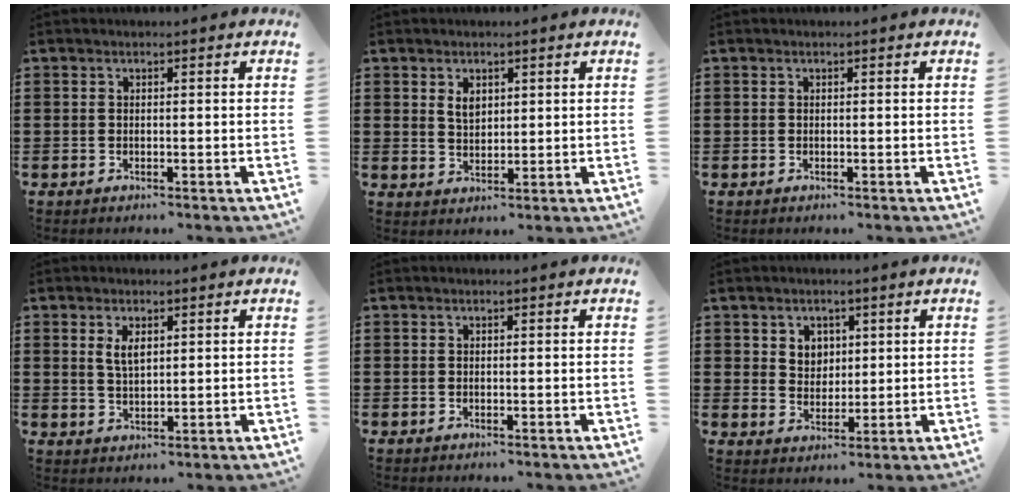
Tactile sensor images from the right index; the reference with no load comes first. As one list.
[{"total": 2.5, "force": [1.3, 1.6, 1.4], "torque": [-0.025, 0.002, 0.022]}, {"total": 0.0}, {"total": 2.9, "force": [1.3, 1.2, 2.3], "torque": [-0.048, 0.004, 0.023]}, {"total": 0.0}, {"total": 3.6, "force": [1.8, 3.0, 0.6], "torque": [-0.017, 0.009, 0.032]}]